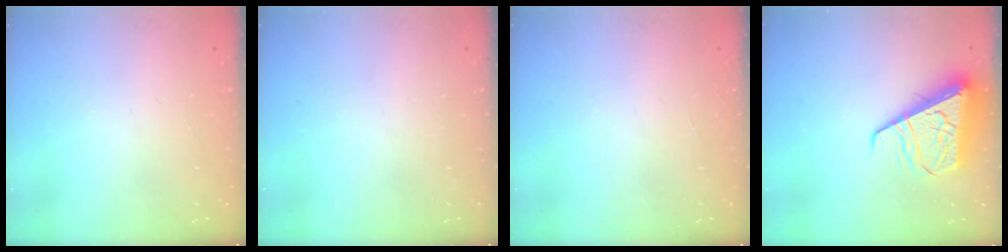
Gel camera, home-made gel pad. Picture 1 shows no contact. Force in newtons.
{"total": 0.0}
{"total": 0.0}
{"total": 12.2, "press": 12.1, "slide": 1.3}